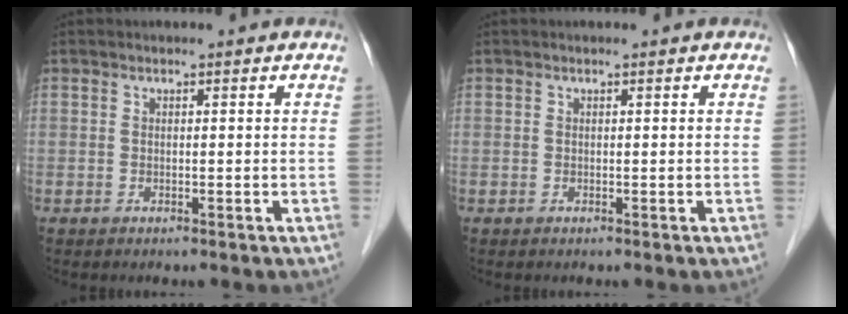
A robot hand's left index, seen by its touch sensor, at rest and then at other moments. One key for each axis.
{"total": 0.0}